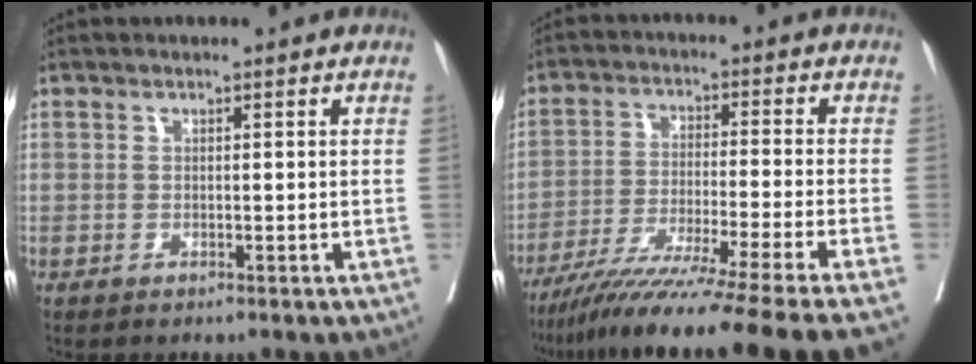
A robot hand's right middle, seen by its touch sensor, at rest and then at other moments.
{"total": 17.3, "force": [-14.2, -3.2, 9.3], "torque": [-0.135, -0.056, -0.228]}